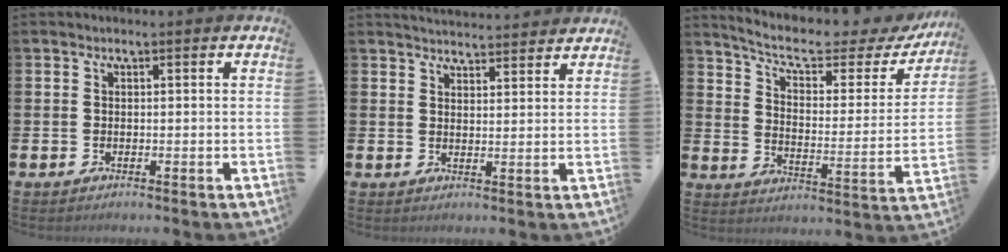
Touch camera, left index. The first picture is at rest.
{"total": 3.7, "force": [3.7, 0.2, 0.0], "torque": [-0.003, -0.024, 0.067]}
{"total": 7.4, "force": [6.2, 2.0, 3.5], "torque": [-0.096, -0.040, 0.101]}